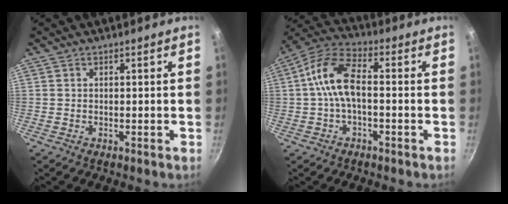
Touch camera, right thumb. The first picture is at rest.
{"total": 10.1, "force": [-0.7, 5.1, 8.8], "torque": [-0.169, 0.039, -0.028]}